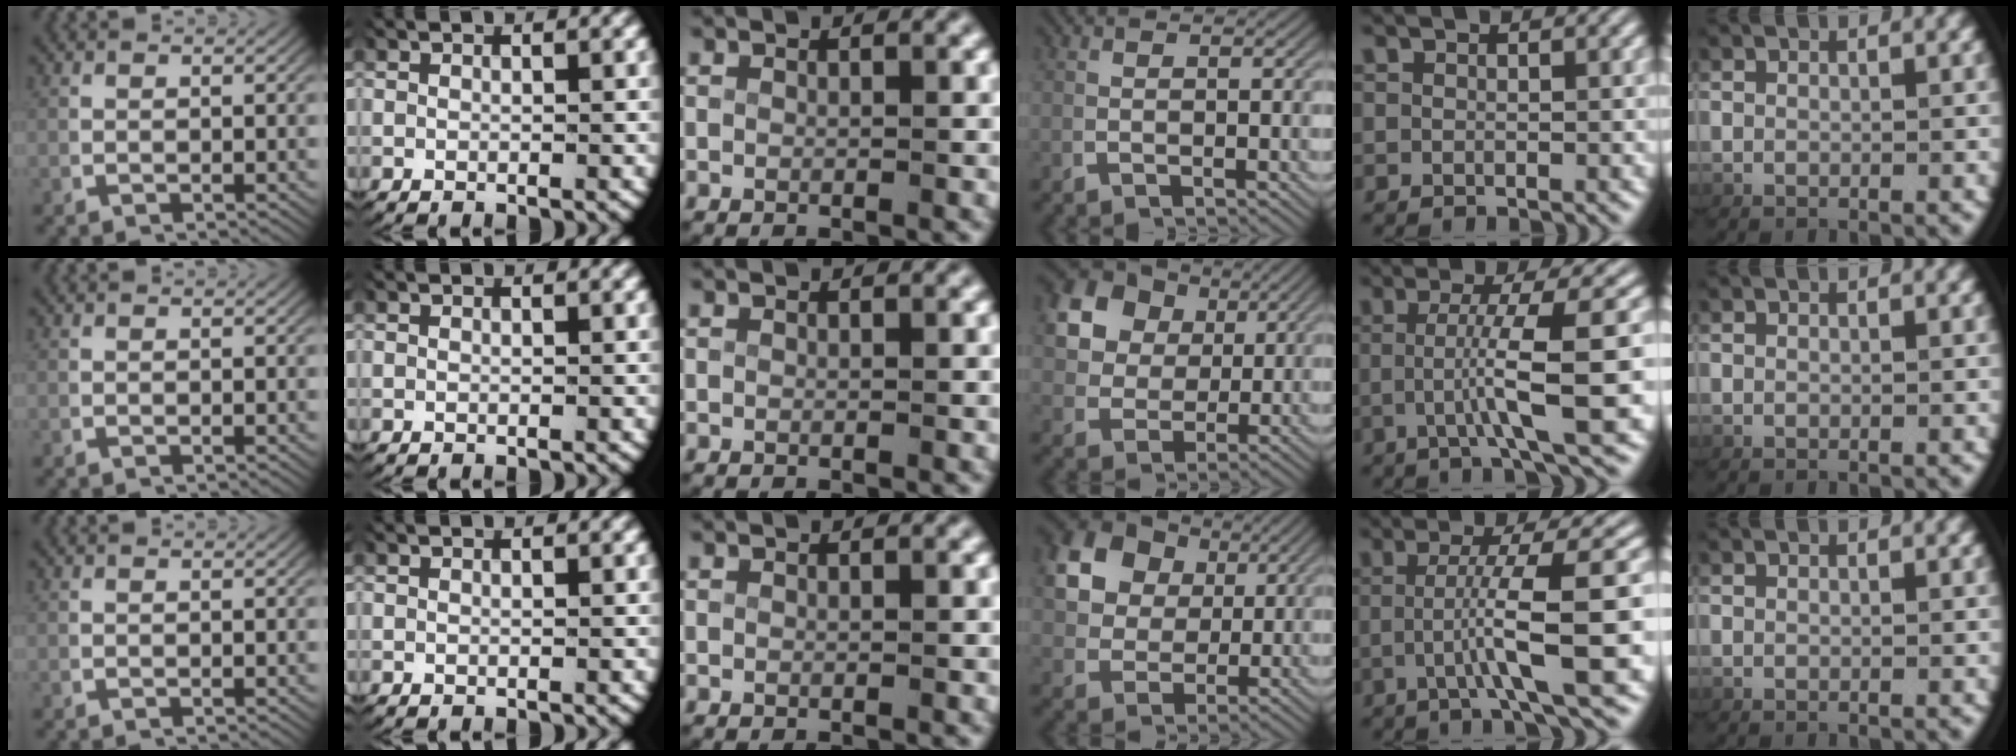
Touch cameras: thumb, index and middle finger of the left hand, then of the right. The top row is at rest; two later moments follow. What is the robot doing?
{"motion": "grasp_and_lifting", "object": "card"}